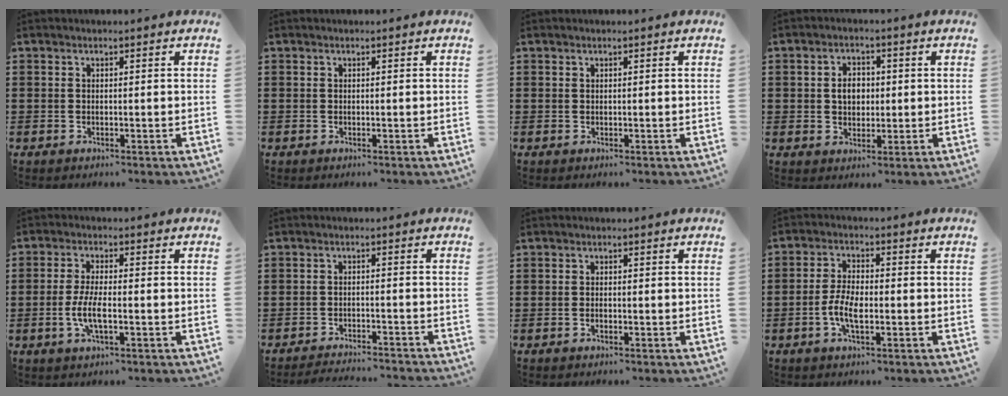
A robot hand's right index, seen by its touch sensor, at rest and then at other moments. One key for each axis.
{"total": 0.0}
{"total": 0.0}
{"total": 3.5, "fx": 0.0, "fy": 2.6, "fz": 2.4, "tx": -0.047, "ty": 0.005, "tz": -0.005}
{"total": 5.3, "fx": -1.5, "fy": 1.4, "fz": 4.9, "tx": -0.111, "ty": -0.007, "tz": -0.036}
{"total": 2.8, "fx": -2.8, "fy": -0.4, "fz": 0.2, "tx": -0.007, "ty": -0.003, "tz": -0.060}
{"total": 0.7, "fx": -0.4, "fy": 0.2, "fz": 0.6, "tx": -0.013, "ty": -0.005, "tz": -0.006}
{"total": 5.4, "fx": -1.7, "fy": 2.2, "fz": 4.6, "tx": -0.114, "ty": -0.005, "tz": -0.040}